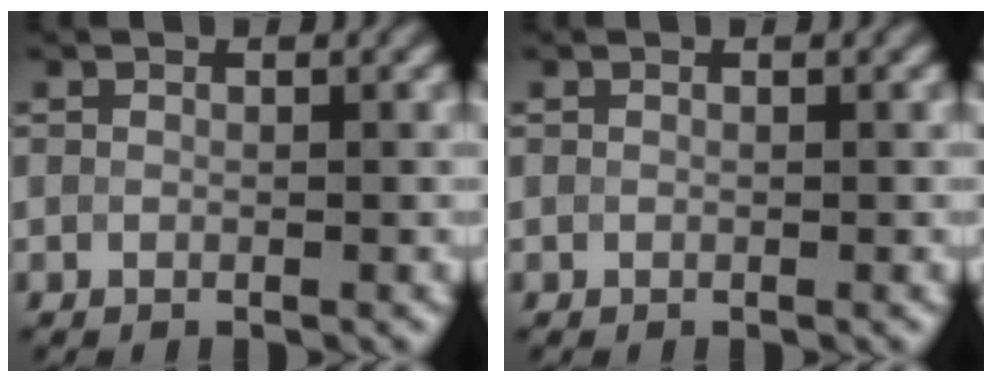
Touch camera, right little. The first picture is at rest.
{"total": 0.0}